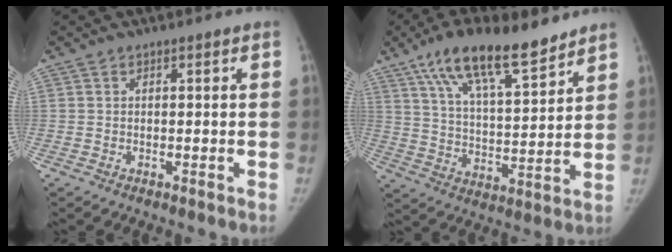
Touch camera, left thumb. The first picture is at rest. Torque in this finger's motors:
{"motor_torque": [0.85, 0.85, 0.64, -0.53, 0.15]}